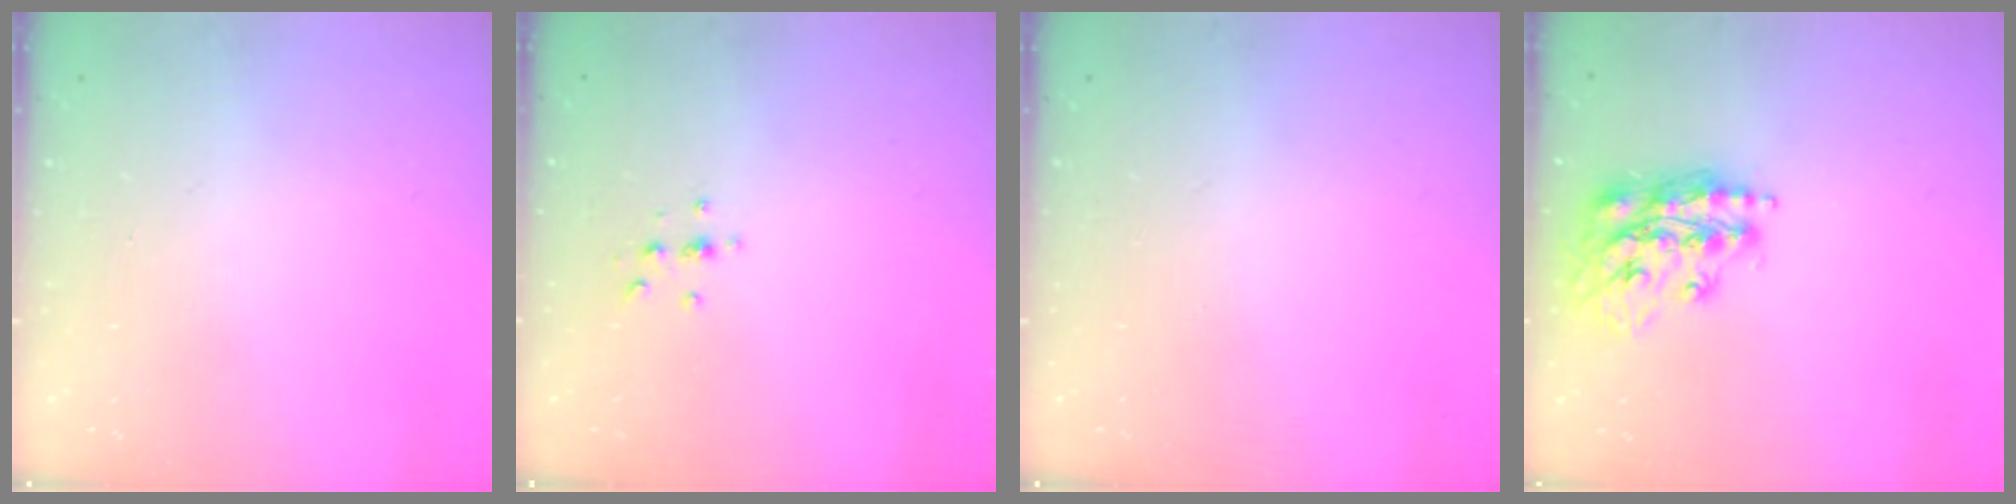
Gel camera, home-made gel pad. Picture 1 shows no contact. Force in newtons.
{"total": 2.3, "press": 2.2, "slide": 0.2}
{"total": 0.0}
{"total": 16.1, "press": 16.0, "slide": 1.6}